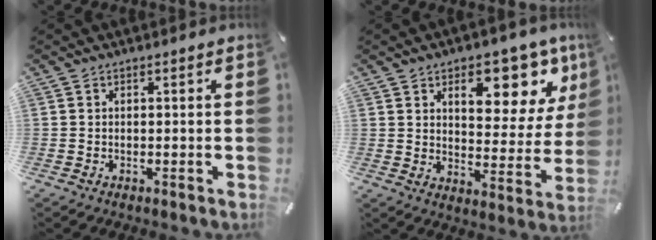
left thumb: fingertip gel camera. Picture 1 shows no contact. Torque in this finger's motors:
{"motor_torque": [2.69, 2.32, 1.40, -1.37, 0.34]}